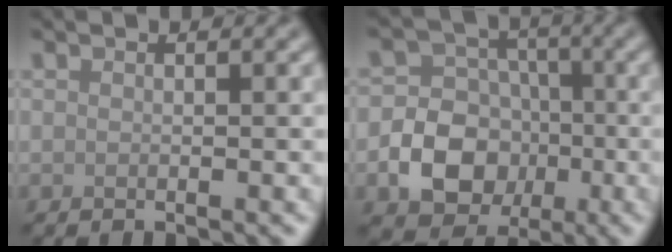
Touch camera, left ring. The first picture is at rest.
{"total": 7.3, "force": [-2.0, 6.2, 3.3], "torque": [-0.025, -0.002, -0.059]}